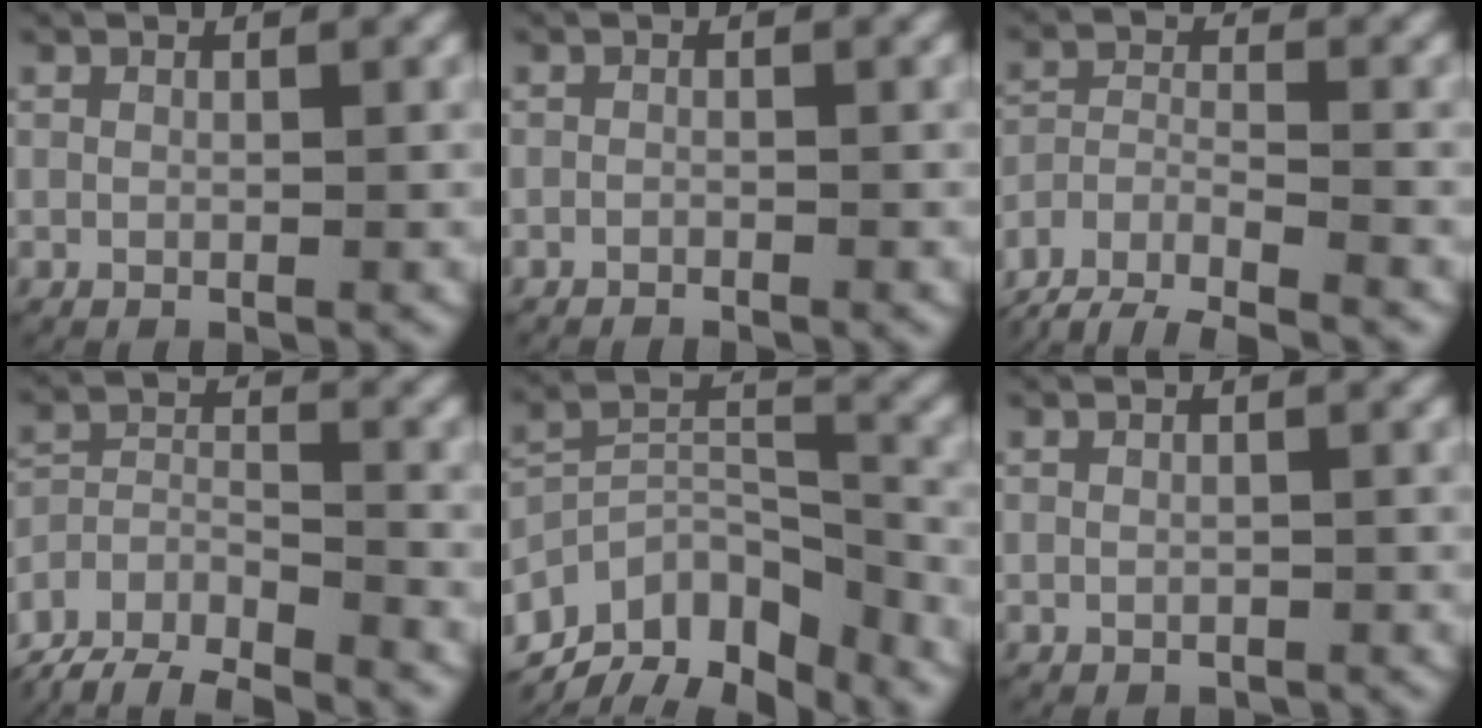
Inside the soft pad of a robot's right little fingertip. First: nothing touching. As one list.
[{"total": 0.8, "force": [-0.8, 0.1, 0.0], "torque": [-0.002, -0.005, -0.014]}, {"total": 7.7, "force": [-5.5, 4.9, 2.3], "torque": [-0.060, -0.024, -0.094]}, {"total": 10.1, "force": [-7.1, 6.7, 2.5], "torque": [-0.071, -0.038, -0.122]}, {"total": 13.3, "force": [-6.8, 9.0, 7.2], "torque": [-0.118, -0.032, -0.101]}, {"total": 0.8, "force": [-0.3, 0.7, 0.3], "torque": [-0.006, -0.004, -0.001]}]